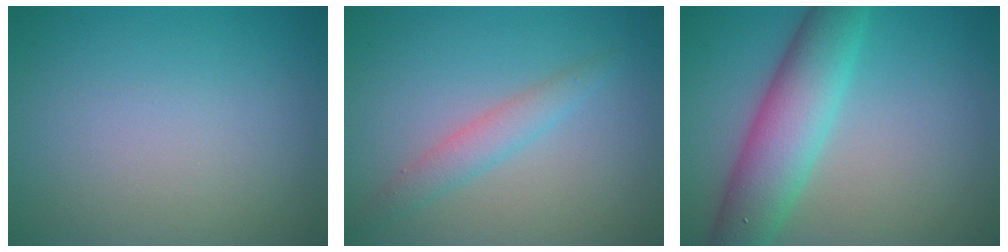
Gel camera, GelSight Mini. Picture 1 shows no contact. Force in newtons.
{"total": 2.3, "press": 2.3, "slide": 0.0}
{"total": 6.8, "press": 6.8, "slide": 0.2}